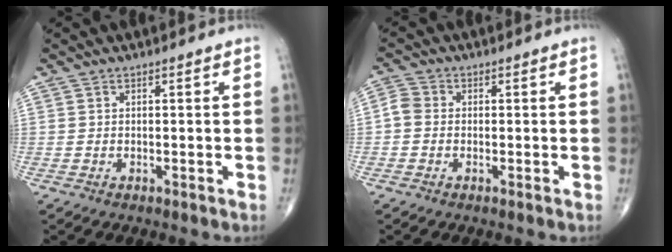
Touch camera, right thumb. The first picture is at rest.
{"total": 2.9, "force": [-0.4, 2.4, 1.5], "torque": [-0.026, 0.007, -0.018]}